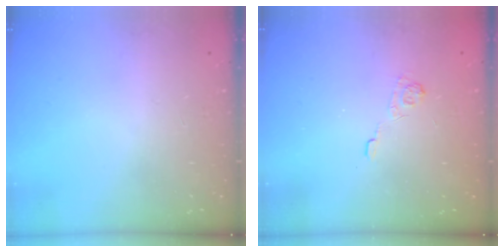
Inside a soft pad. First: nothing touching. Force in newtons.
{"total": 3.7, "press": 3.4, "slide": 1.4}